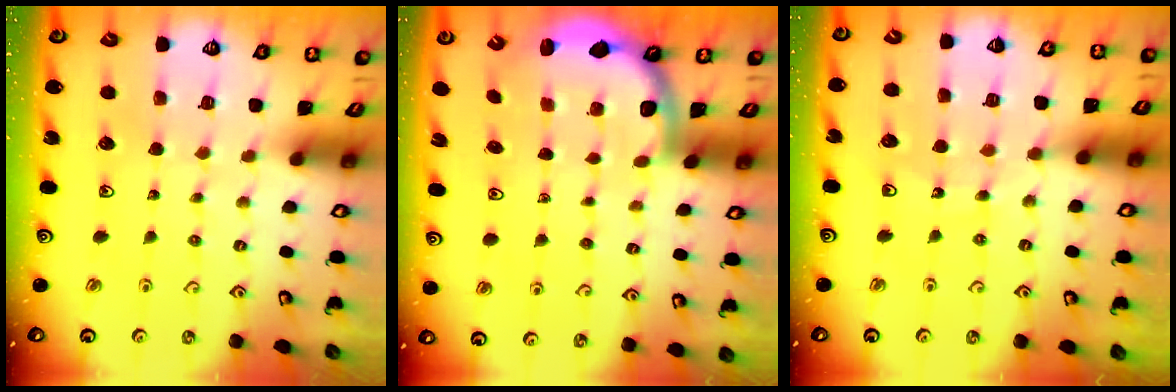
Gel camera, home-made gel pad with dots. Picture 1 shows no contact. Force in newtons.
{"total": 2.6, "press": 2.5, "slide": 0.6}
{"total": 10.0, "press": 9.6, "slide": 2.9}